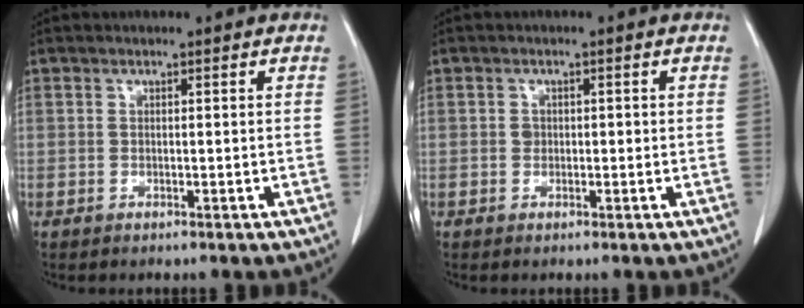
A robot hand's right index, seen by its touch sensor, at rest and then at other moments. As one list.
[{"total": 1.3, "force": [0.0, 1.1, 0.6], "torque": [-0.010, 0.005, 0.001]}]